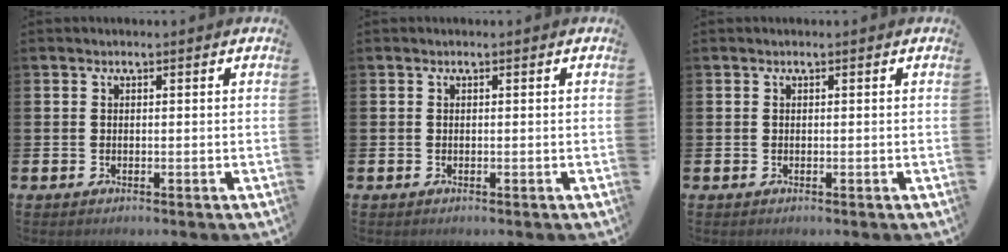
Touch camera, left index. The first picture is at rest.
{"total": 0.0}
{"total": 0.0}